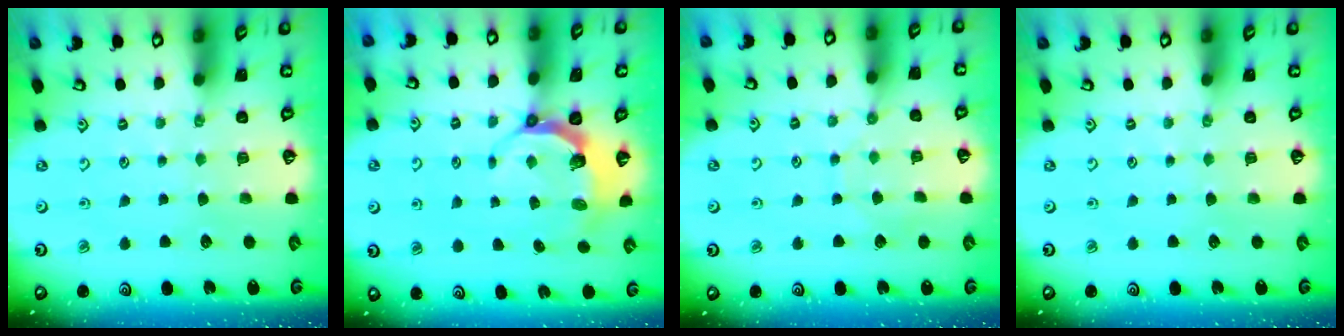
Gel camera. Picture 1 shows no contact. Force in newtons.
{"total": 5.7, "press": 4.6, "slide": 3.3}
{"total": 5.0, "press": 5.0, "slide": 0.4}
{"total": 0.0}